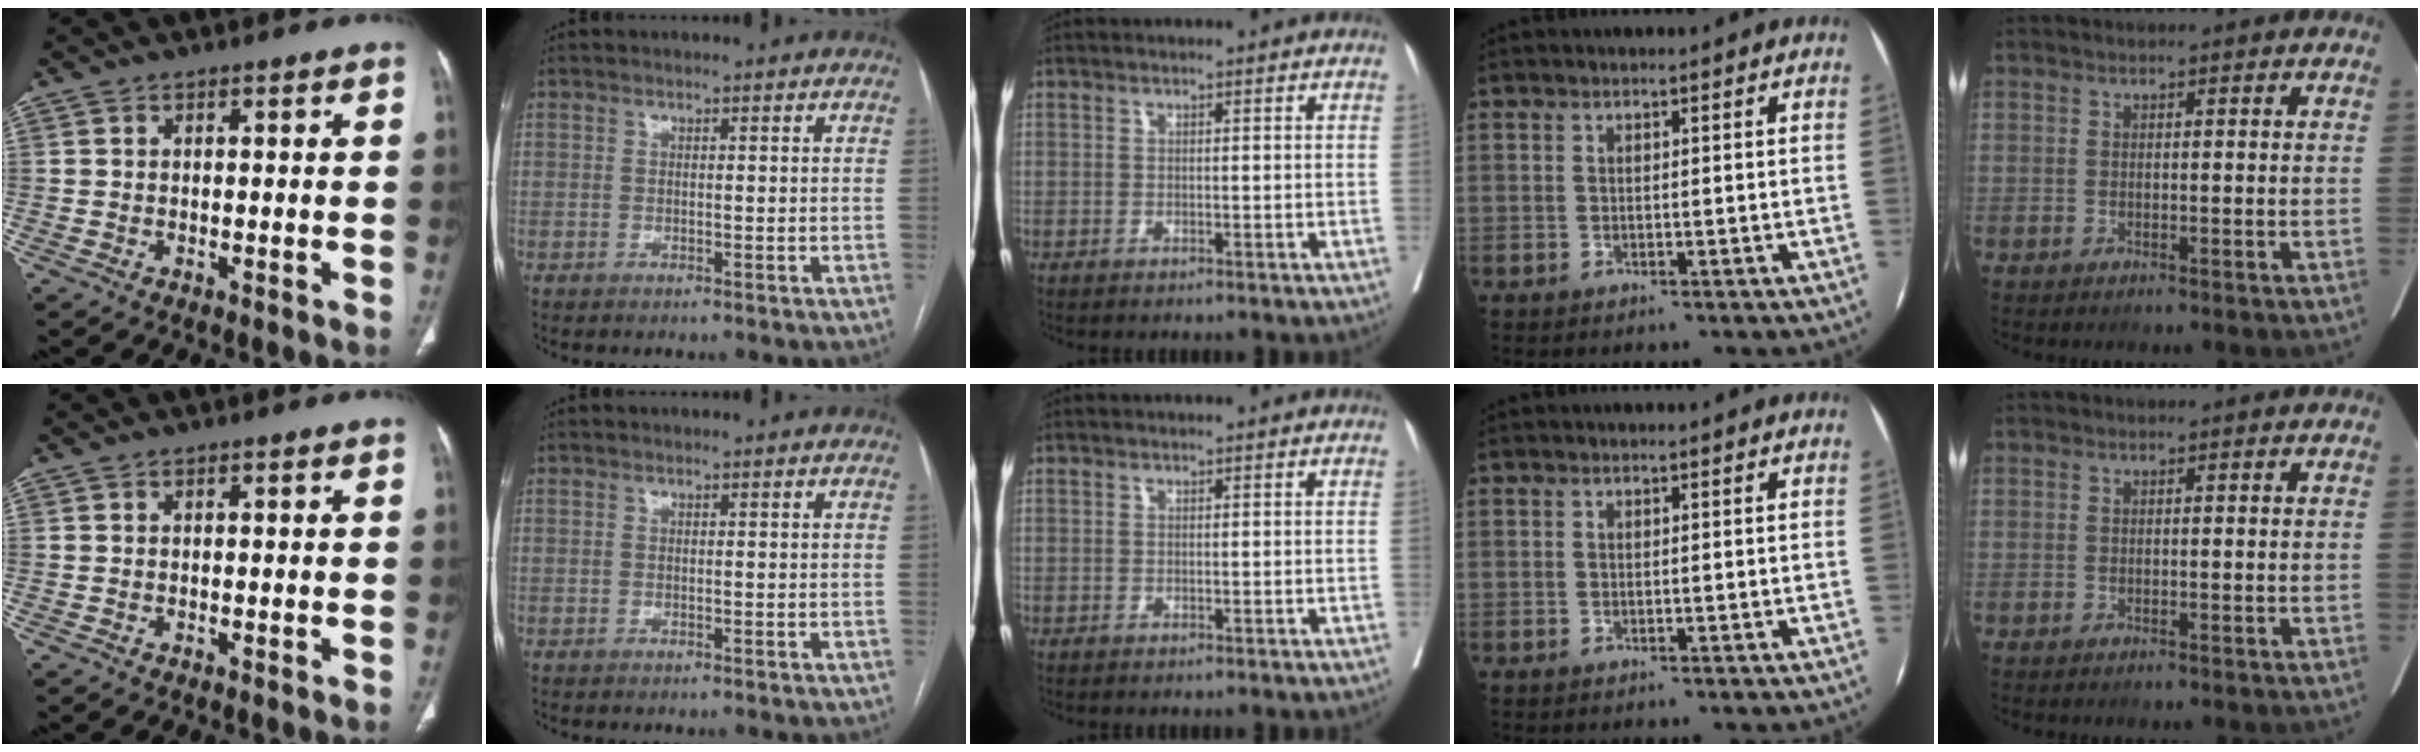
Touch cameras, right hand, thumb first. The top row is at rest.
{}